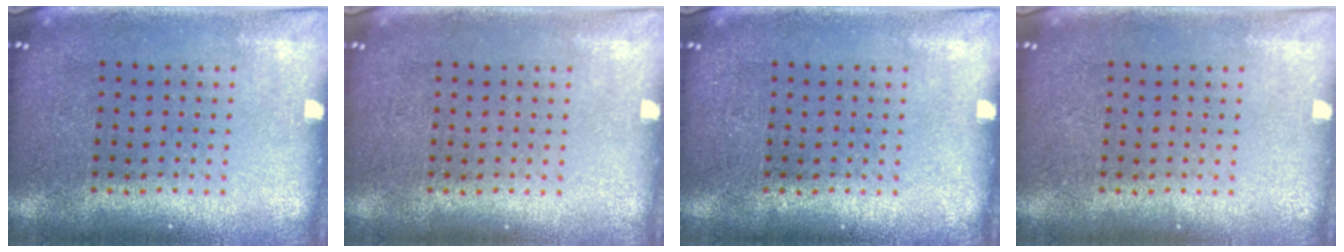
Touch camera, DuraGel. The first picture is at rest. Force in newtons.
{"total": 0.0}
{"total": 0.0}
{"total": 0.0}